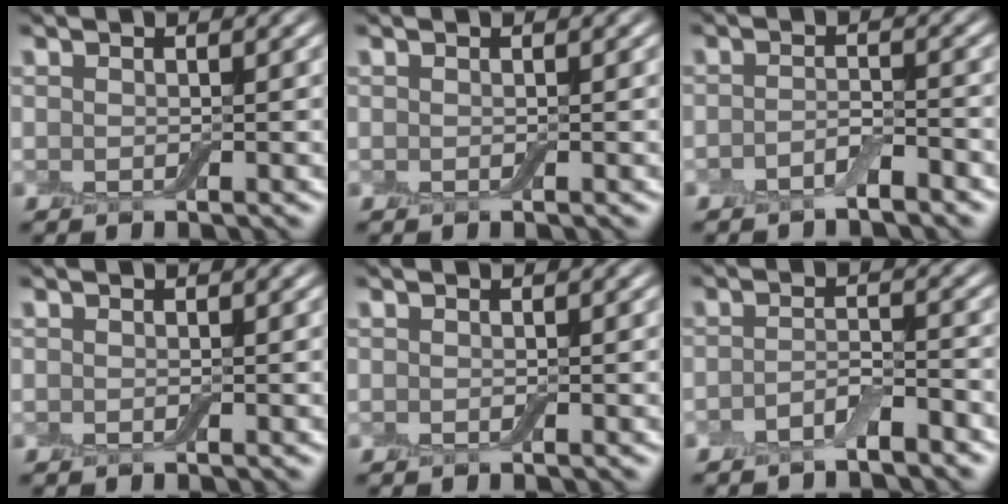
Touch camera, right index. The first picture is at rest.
{"total": 0.0}
{"total": 1.8, "force": [-1.3, 0.5, 1.1], "torque": [-0.024, 0.003, -0.030]}
{"total": 0.0}
{"total": 0.0}
{"total": 2.4, "force": [-1.7, 0.6, 1.6], "torque": [-0.032, 0.004, -0.038]}